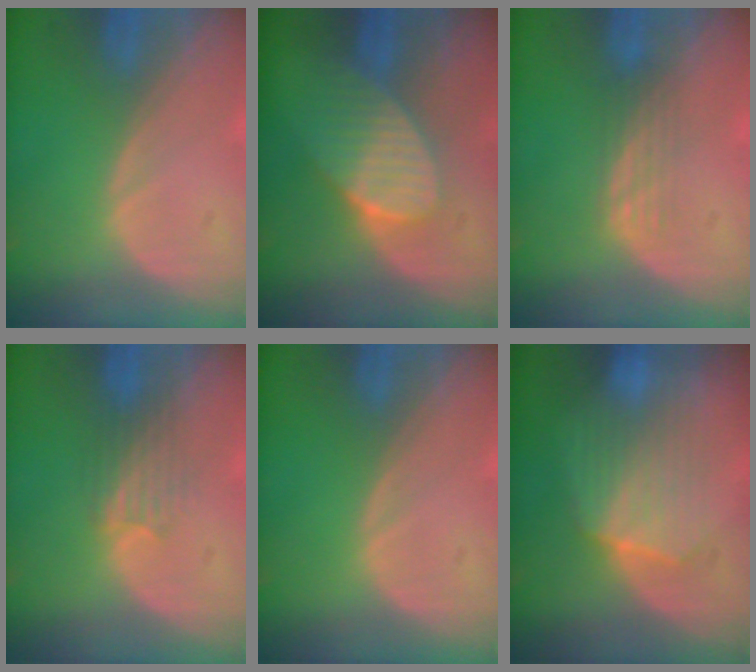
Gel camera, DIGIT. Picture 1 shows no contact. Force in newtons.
{"total": 7.4, "press": 6.8, "slide": 2.8}
{"total": 2.9, "press": 2.5, "slide": 1.5}
{"total": 3.3, "press": 3.2, "slide": 0.8}
{"total": 0.0}
{"total": 7.1, "press": 6.9, "slide": 1.3}